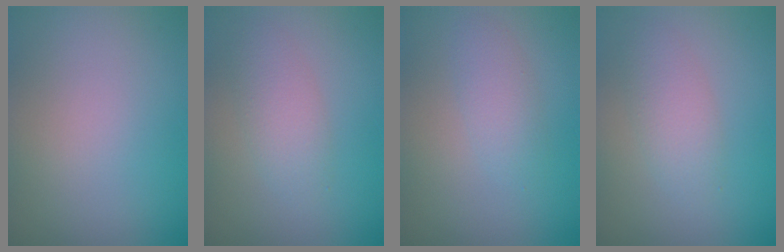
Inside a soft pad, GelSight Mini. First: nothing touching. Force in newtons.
{"total": 2.7, "press": 2.7, "slide": 0.1}
{"total": 2.0, "press": 2.0, "slide": 0.1}
{"total": 2.7, "press": 2.7, "slide": 0.1}